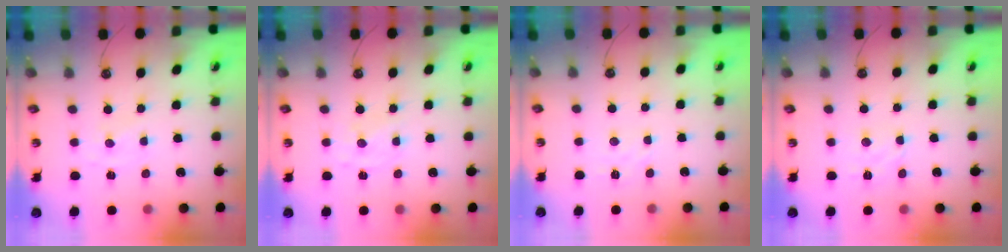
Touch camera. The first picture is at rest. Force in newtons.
{"total": 1.6, "press": 1.6, "slide": 0.3}
{"total": 2.1, "press": 2.1, "slide": 0.5}
{"total": 3.2, "press": 3.2, "slide": 0.2}